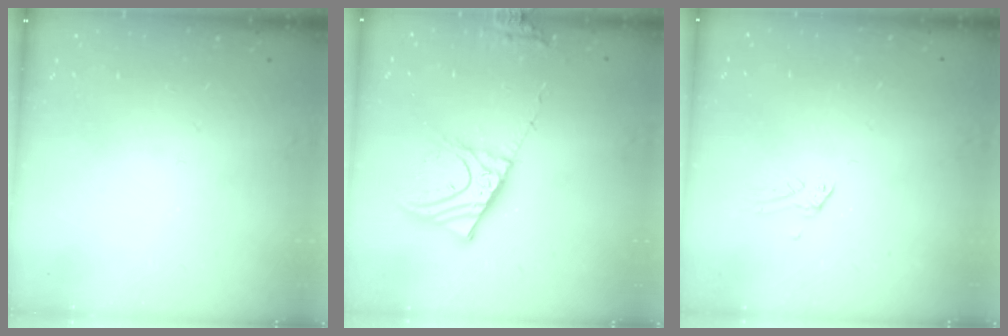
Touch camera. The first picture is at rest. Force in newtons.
{"total": 13.6, "press": 13.3, "slide": 2.7}
{"total": 0.0}